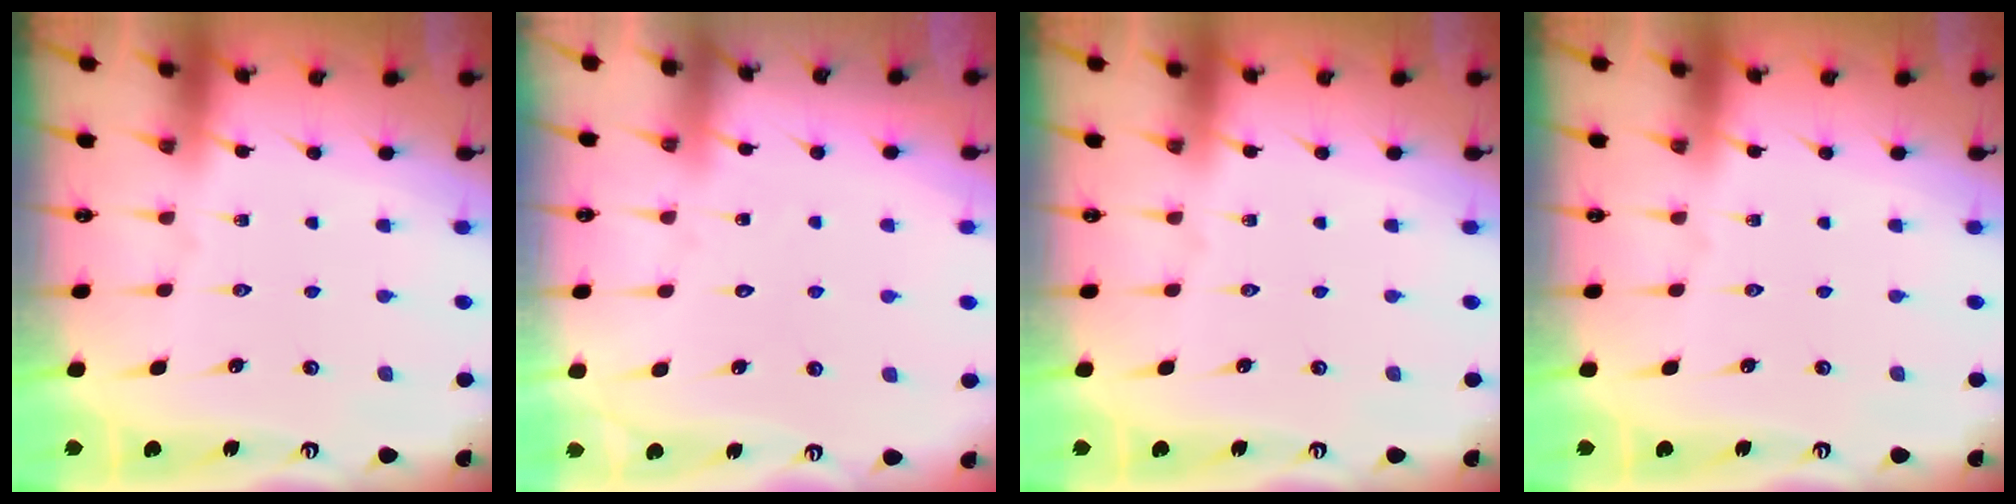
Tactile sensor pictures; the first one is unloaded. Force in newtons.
{"total": 5.7, "press": 5.7, "slide": 0.4}
{"total": 0.0}
{"total": 0.0}